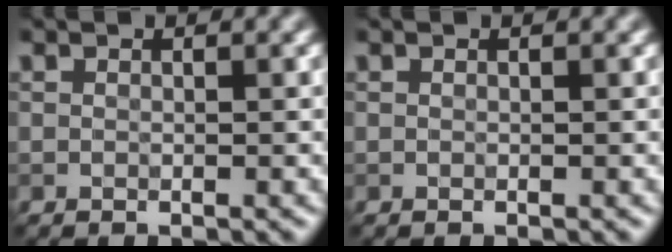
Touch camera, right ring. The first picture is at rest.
{"total": 0.0}